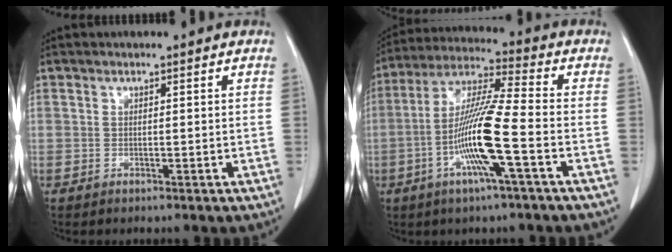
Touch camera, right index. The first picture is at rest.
{"total": 12.9, "force": [-3.8, -0.1, 12.3], "torque": [-0.247, -0.003, -0.080]}